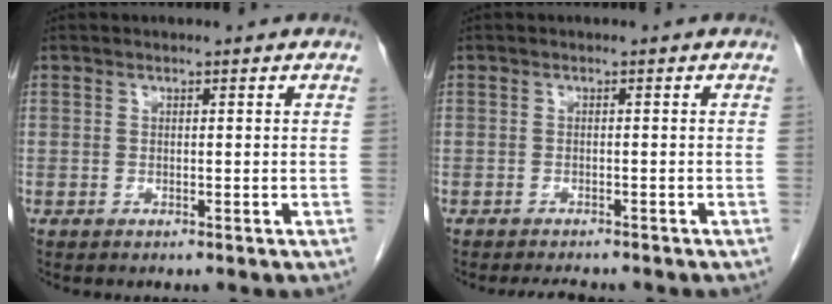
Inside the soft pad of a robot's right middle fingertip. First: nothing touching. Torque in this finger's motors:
{"motor_torque": [0.22, -0.03, 0.01, 0.02]}